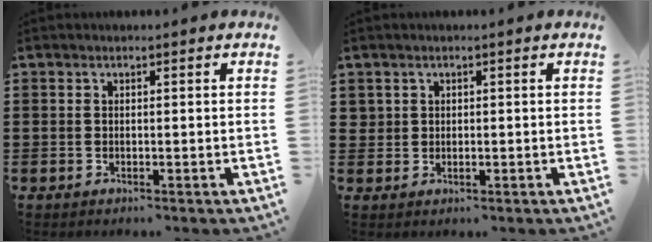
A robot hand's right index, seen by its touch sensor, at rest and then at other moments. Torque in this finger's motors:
{"motor_torque": [-0.23, 0.28, 0.02, 0.01]}